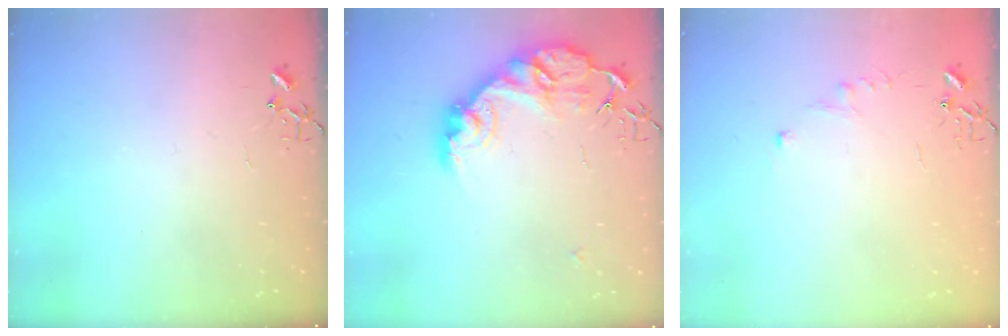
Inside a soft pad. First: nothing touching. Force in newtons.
{"total": 15.4, "press": 15.4, "slide": 1.1}
{"total": 4.6, "press": 4.6, "slide": 0.6}